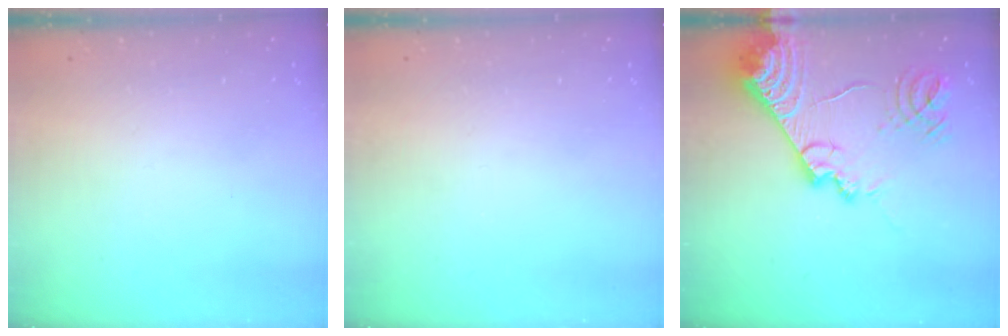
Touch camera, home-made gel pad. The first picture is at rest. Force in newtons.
{"total": 0.0}
{"total": 20.1, "press": 20.0, "slide": 2.1}